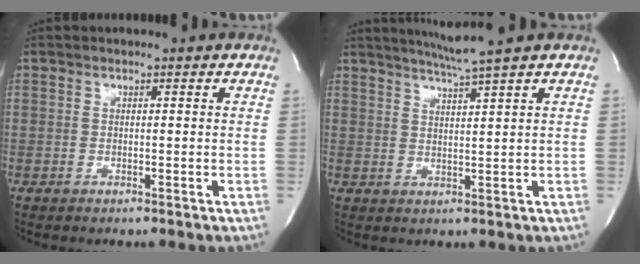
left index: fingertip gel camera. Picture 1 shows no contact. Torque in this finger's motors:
{"motor_torque": [0.28, -0.18, 0.01, 0.03]}